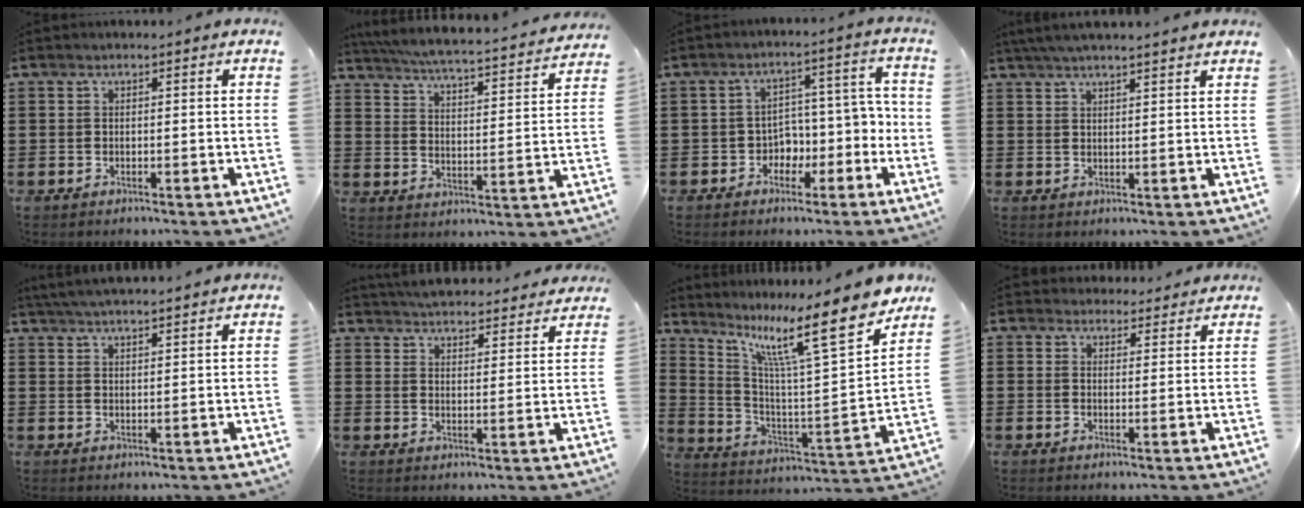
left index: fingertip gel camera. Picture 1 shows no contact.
{"total": 4.9, "force": [4.6, -0.6, 1.3], "torque": [-0.050, -0.043, 0.073]}
{"total": 4.4, "force": [-1.9, 3.8, 1.1], "torque": [-0.038, 0.004, -0.039]}
{"total": 3.4, "force": [3.1, -0.3, 1.4], "torque": [-0.035, -0.001, 0.056]}
{"total": 3.6, "force": [3.4, -0.4, 0.9], "torque": [-0.027, -0.008, 0.063]}
{"total": 4.8, "force": [4.7, 0.2, 0.4], "torque": [-0.026, -0.026, 0.084]}
{"total": 15.7, "force": [10.6, 2.3, 11.3], "torque": [-0.208, -0.069, 0.161]}
{"total": 3.1, "force": [2.9, 1.0, 0.0], "torque": [-0.001, -0.008, 0.053]}